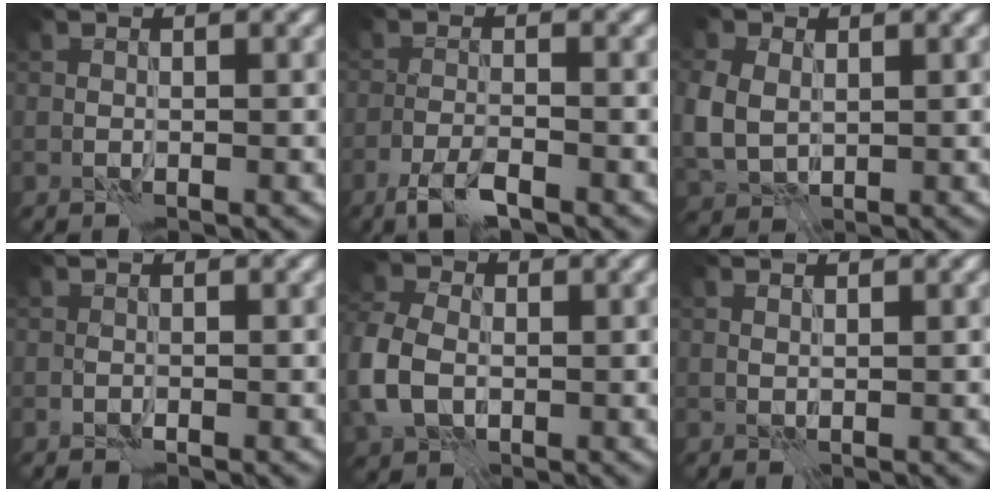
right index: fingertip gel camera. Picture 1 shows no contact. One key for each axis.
{"total": 2.9, "fx": -2.1, "fy": 0.6, "fz": 1.9, "tx": -0.042, "ty": -0.001, "tz": -0.047}
{"total": 5.0, "fx": 0.6, "fy": 4.0, "fz": 2.9, "tx": -0.090, "ty": -0.005, "tz": 0.018}
{"total": 0.0}
{"total": 6.8, "fx": -1.0, "fy": 5.2, "fz": 4.3, "tx": -0.123, "ty": -0.004, "tz": -0.030}
{"total": 0.6, "fx": 0.6, "fy": 0.1, "fz": -0.1, "tx": 0.001, "ty": 0.000, "tz": 0.011}